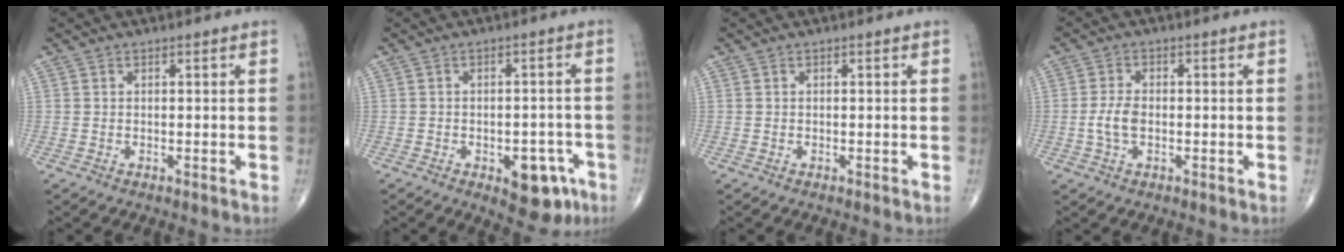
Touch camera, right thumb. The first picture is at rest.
{"total": 8.7, "force": [-4.0, 4.6, 6.2], "torque": [-0.049, 0.023, -0.043]}
{"total": 0.0}
{"total": 4.0, "force": [-0.7, 2.2, 3.3], "torque": [-0.073, 0.008, -0.016]}